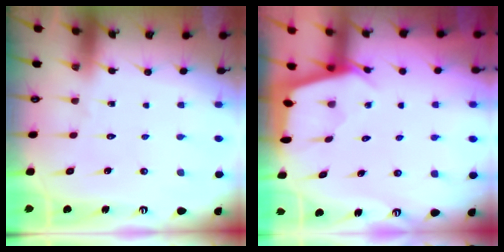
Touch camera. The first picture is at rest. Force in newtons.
{"total": 2.6, "press": 2.6, "slide": 0.3}